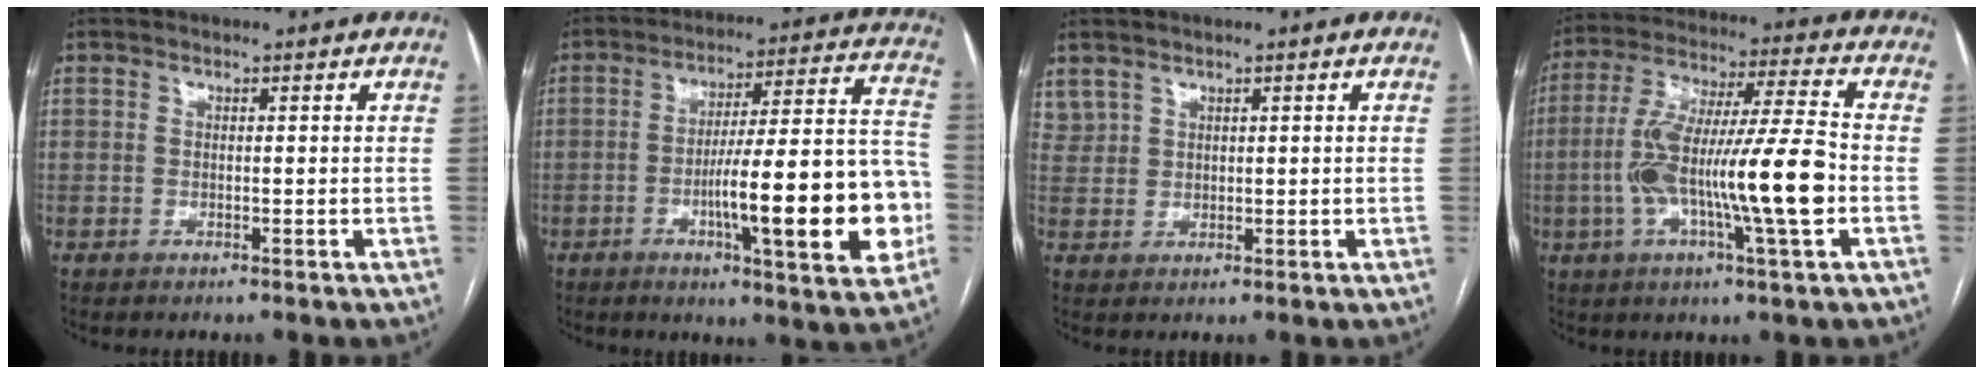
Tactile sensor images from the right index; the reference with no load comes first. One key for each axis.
{"total": 21.0, "fx": -5.2, "fy": 2.6, "fz": 20.1, "tx": -0.241, "ty": 0.019, "tz": -0.069}
{"total": 2.9, "fx": 2.3, "fy": 1.7, "fz": 0.5, "tx": -0.010, "ty": 0.009, "tz": 0.055}
{"total": 17.1, "fx": -3.3, "fy": 0.7, "fz": 16.8, "tx": -0.309, "ty": 0.004, "tz": -0.061}